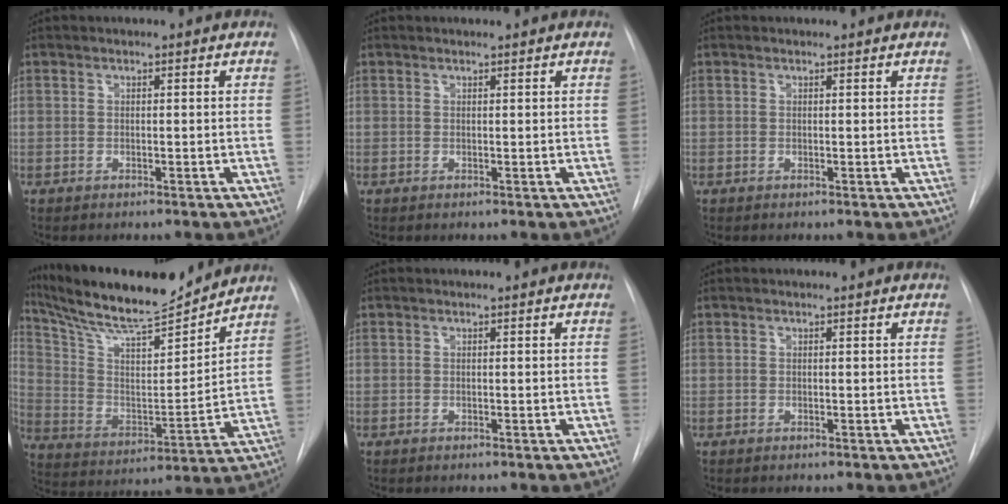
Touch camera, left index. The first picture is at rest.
{"total": 0.5, "force": [0.5, 0.0, 0.0], "torque": [-0.005, 0.003, 0.011]}
{"total": 0.8, "force": [0.8, 0.1, 0.1], "torque": [-0.007, 0.008, 0.012]}
{"total": 19.0, "force": [17.3, 1.7, 7.6], "torque": [-0.147, -0.005, 0.291]}
{"total": 0.0}
{"total": 0.0}